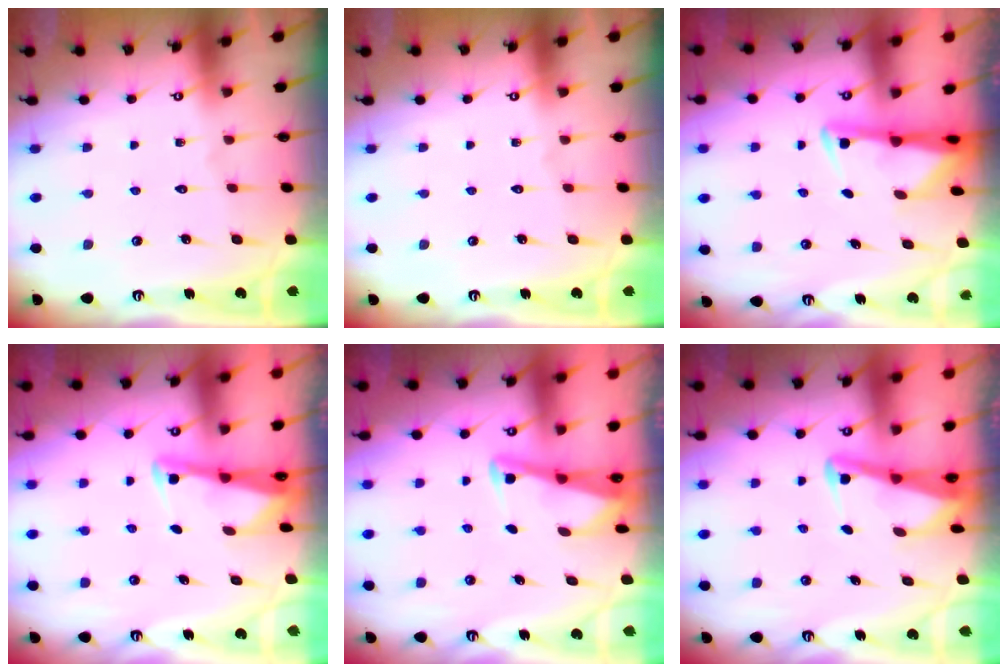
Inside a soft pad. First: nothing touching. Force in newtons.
{"total": 0.0}
{"total": 2.8, "press": 2.8, "slide": 0.6}
{"total": 2.7, "press": 2.7, "slide": 0.2}
{"total": 3.0, "press": 2.9, "slide": 0.4}
{"total": 3.0, "press": 3.0, "slide": 0.3}